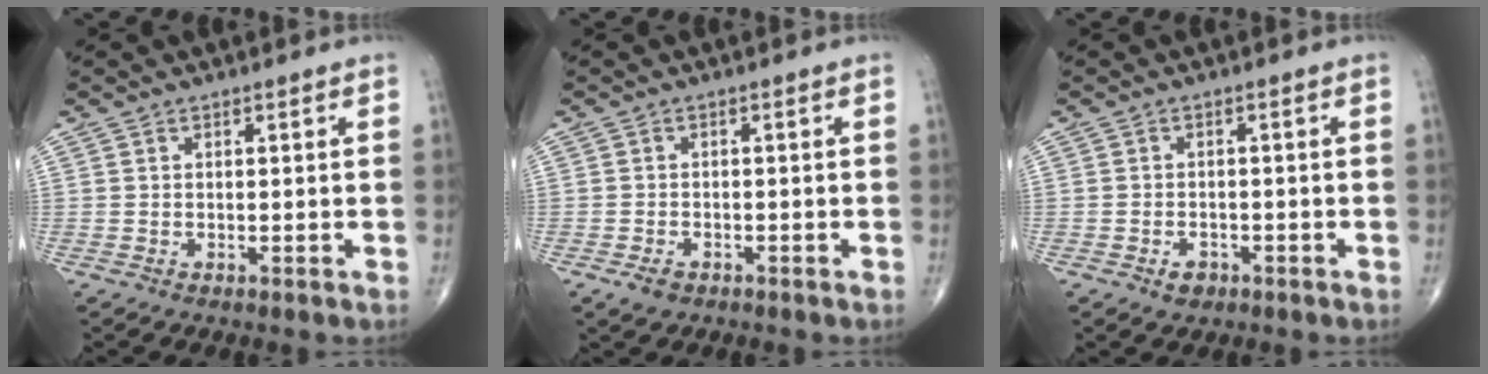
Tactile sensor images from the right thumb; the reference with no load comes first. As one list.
[{"total": 2.4, "force": [-1.4, 1.6, 1.2], "torque": [-0.021, 0.001, -0.019]}, {"total": 2.5, "force": [-1.3, 1.7, 1.1], "torque": [-0.012, 0.006, -0.016]}]